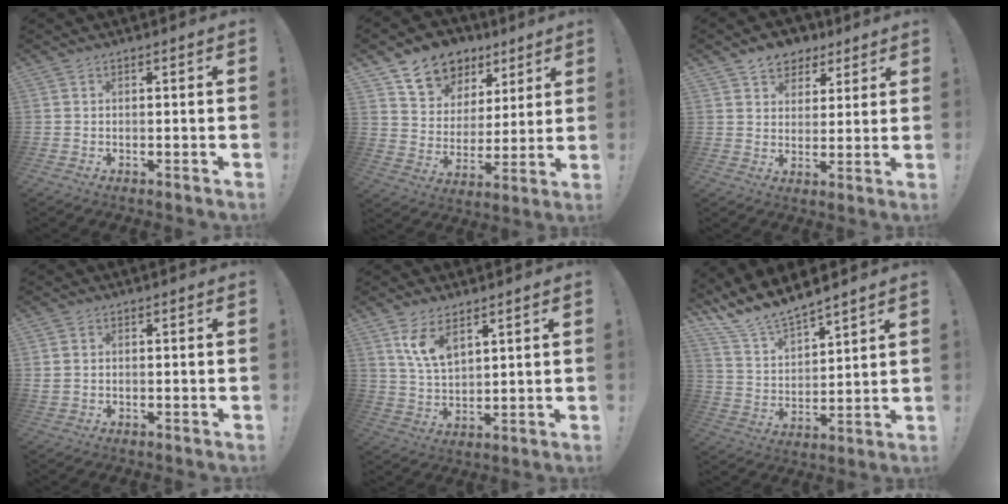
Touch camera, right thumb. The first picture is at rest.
{"total": 12.3, "force": [8.1, 8.8, 2.9], "torque": [-0.053, -0.052, 0.156]}
{"total": 7.6, "force": [5.0, 5.6, 1.1], "torque": [-0.007, -0.037, 0.097]}
{"total": 1.5, "force": [0.9, 1.2, 0.3], "torque": [0.002, 0.002, 0.017]}
{"total": 8.8, "force": [5.7, 3.9, 5.5], "torque": [-0.108, -0.023, 0.107]}
{"total": 10.8, "force": [10.4, 1.7, 2.1], "torque": [-0.079, -0.089, 0.193]}